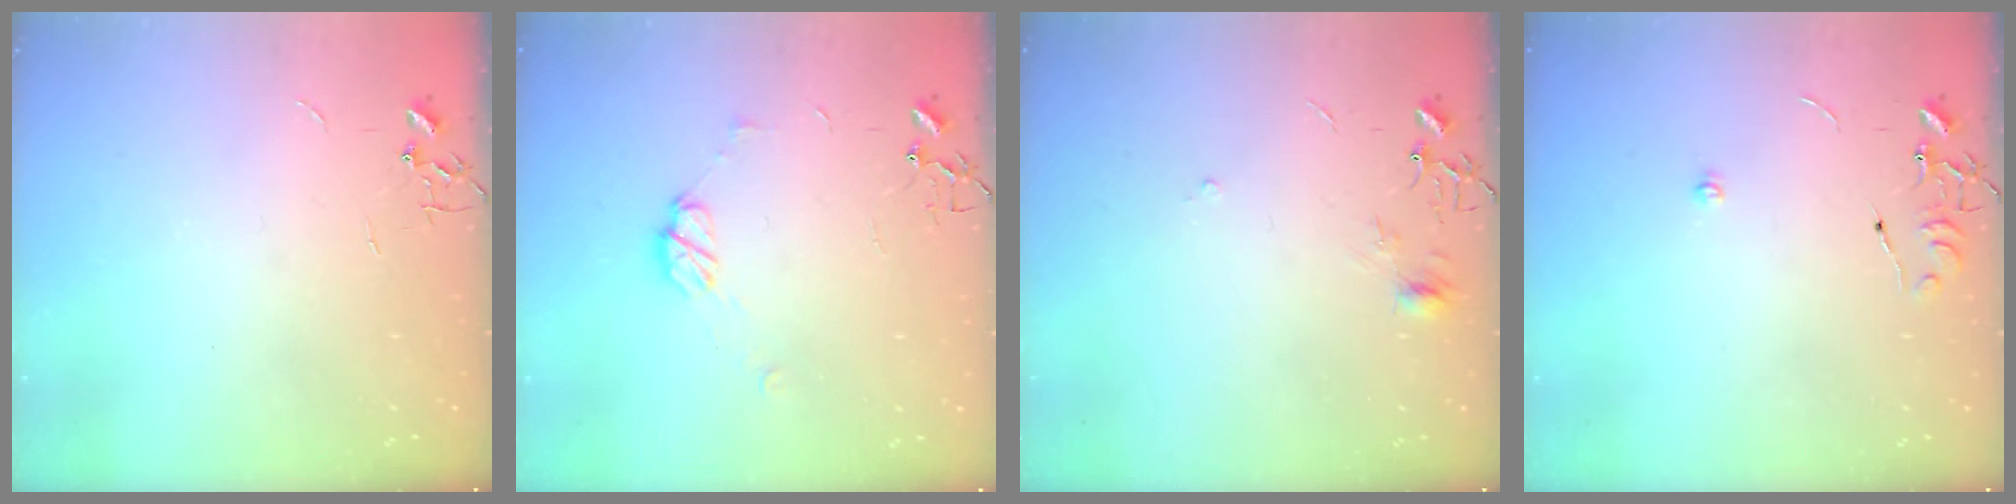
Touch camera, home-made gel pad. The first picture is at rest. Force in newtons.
{"total": 7.1, "press": 7.1, "slide": 0.6}
{"total": 4.8, "press": 4.8, "slide": 0.5}
{"total": 6.4, "press": 6.4, "slide": 0.7}